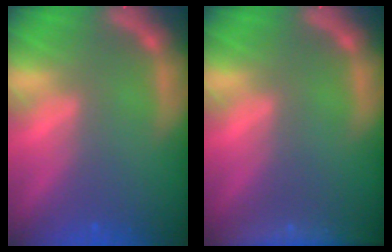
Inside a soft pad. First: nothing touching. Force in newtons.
{"total": 7.4}